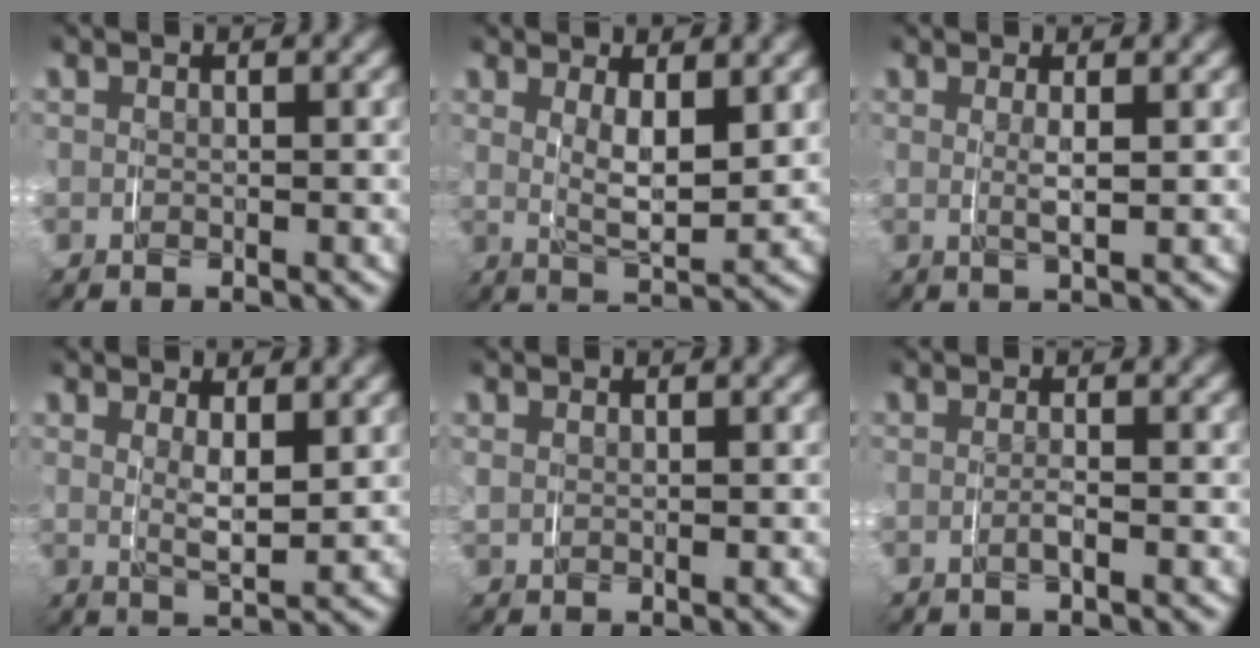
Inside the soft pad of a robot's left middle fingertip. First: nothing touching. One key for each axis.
{"total": 4.1, "fx": 1.2, "fy": 1.4, "fz": 3.6, "tx": -0.060, "ty": -0.015, "tz": 0.025}
{"total": 1.9, "fx": 0.4, "fy": 0.1, "fz": 1.8, "tx": -0.035, "ty": -0.007, "tz": 0.012}
{"total": 2.9, "fx": 1.1, "fy": 0.7, "fz": 2.6, "tx": -0.046, "ty": -0.015, "tz": 0.023}
{"total": 1.0, "fx": 0.6, "fy": 0.6, "fz": 0.6, "tx": -0.016, "ty": -0.001, "tz": 0.013}
{"total": 0.9, "fx": -0.5, "fy": -0.1, "fz": 0.7, "tx": -0.016, "ty": -0.003, "tz": -0.010}